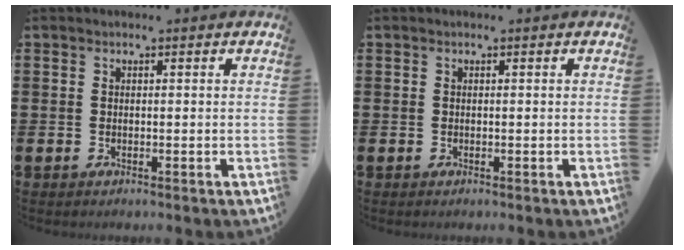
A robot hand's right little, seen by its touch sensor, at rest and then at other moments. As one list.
[{"total": 0.0}]